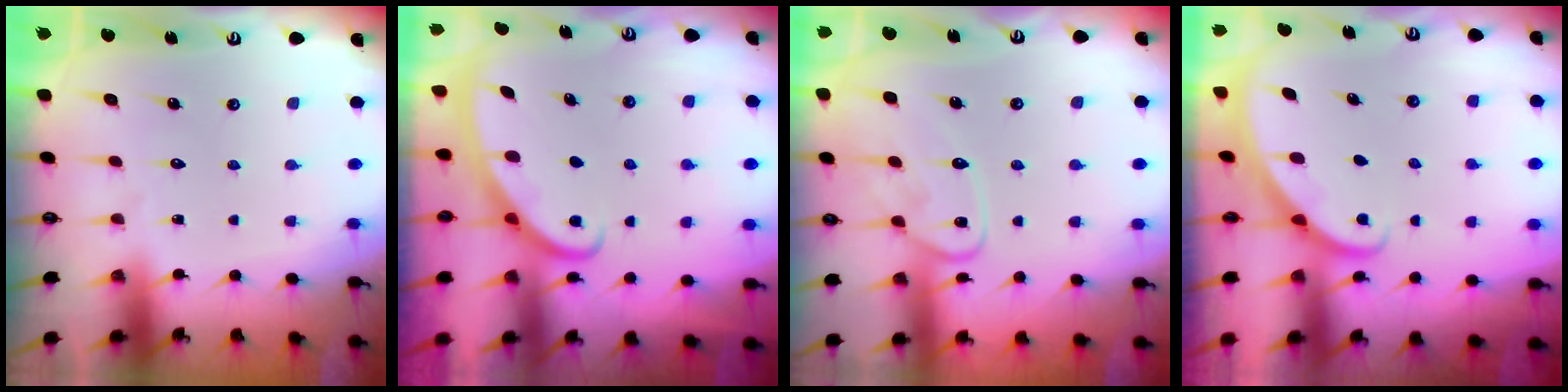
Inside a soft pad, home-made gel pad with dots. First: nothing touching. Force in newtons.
{"total": 2.8, "press": 2.8, "slide": 0.3}
{"total": 11.6, "press": 11.6, "slide": 0.7}
{"total": 1.9, "press": 1.9, "slide": 0.1}